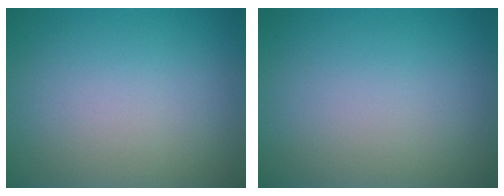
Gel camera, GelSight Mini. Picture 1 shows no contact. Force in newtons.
{"total": 0.0}